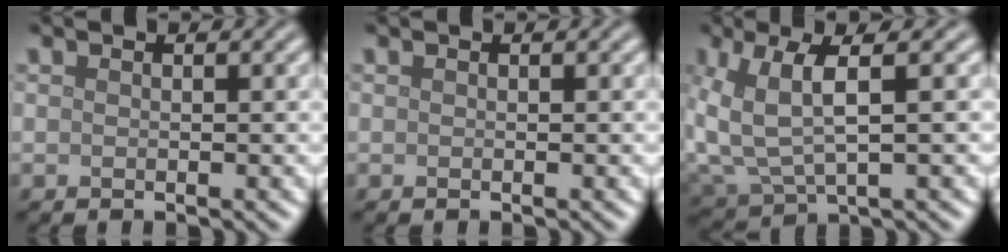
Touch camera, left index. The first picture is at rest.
{"total": 0.0}
{"total": 6.3, "force": [1.2, 2.8, 5.5], "torque": [-0.140, -0.002, 0.033]}